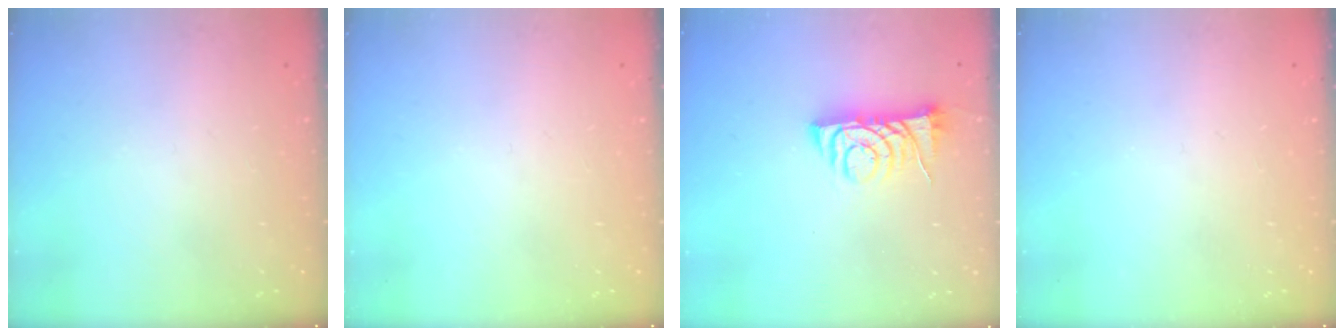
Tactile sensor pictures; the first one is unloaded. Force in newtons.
{"total": 0.0}
{"total": 7.2, "press": 7.2, "slide": 0.8}
{"total": 0.0}